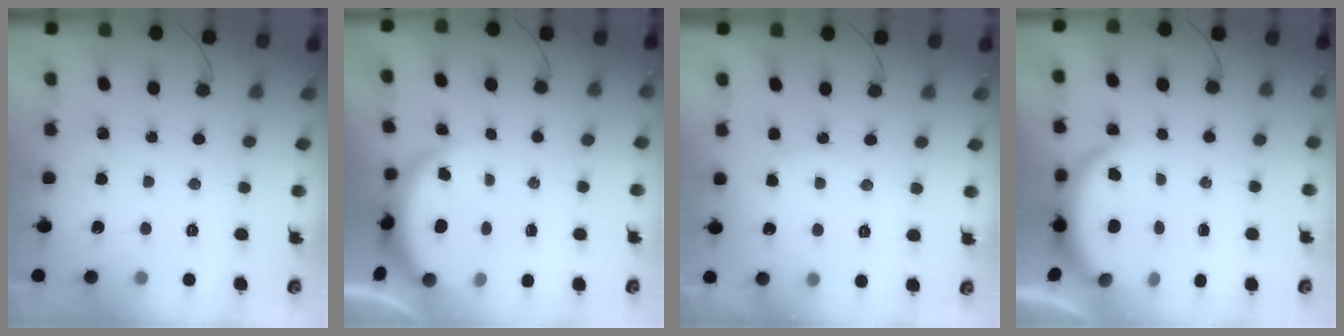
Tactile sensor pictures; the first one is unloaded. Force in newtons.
{"total": 3.7, "press": 3.6, "slide": 0.6}
{"total": 4.9, "press": 4.8, "slide": 0.5}
{"total": 4.0, "press": 3.9, "slide": 0.3}